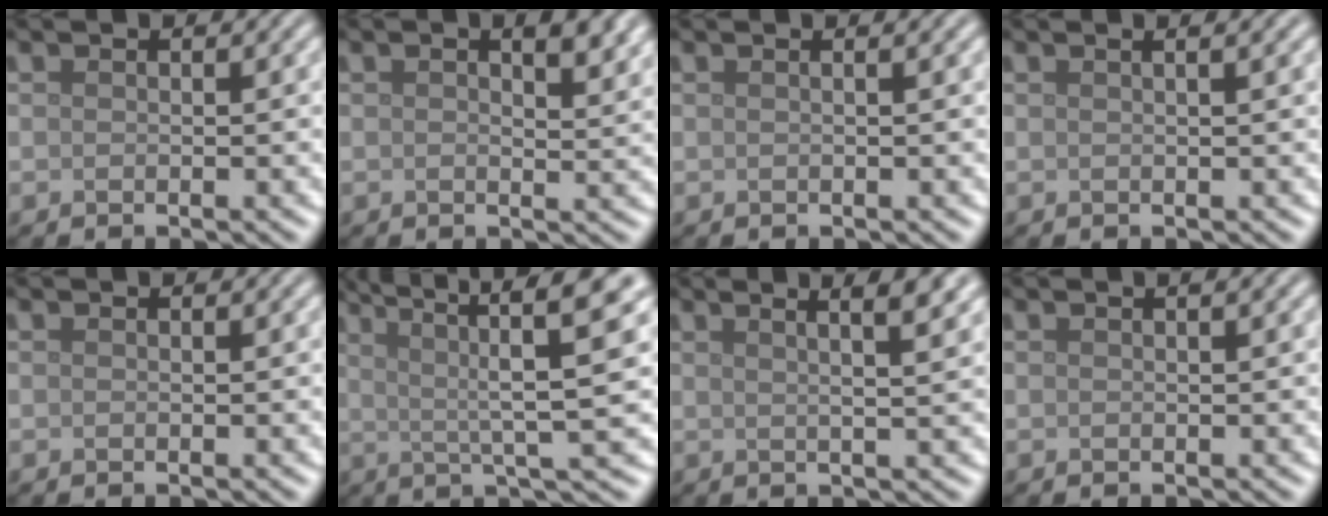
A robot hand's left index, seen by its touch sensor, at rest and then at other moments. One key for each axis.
{"total": 3.7, "fx": 1.6, "fy": 1.1, "fz": 3.1, "tx": -0.044, "ty": 0.001, "tz": 0.023}
{"total": 1.7, "fx": 0.6, "fy": 0.7, "fz": 1.4, "tx": -0.013, "ty": 0.004, "tz": -0.008}
{"total": 2.7, "fx": 1.2, "fy": 1.2, "fz": 2.1, "tx": -0.013, "ty": 0.007, "tz": -0.008}
{"total": 0.0}
{"total": 8.4, "fx": 2.8, "fy": 1.3, "fz": 7.9, "tx": -0.120, "ty": 0.018, "tz": 0.049}
{"total": 7.2, "fx": 3.7, "fy": 2.7, "fz": 5.5, "tx": -0.048, "ty": 0.045, "tz": 0.022}
{"total": 1.1, "fx": 0.4, "fy": 0.3, "fz": 0.9, "tx": -0.008, "ty": 0.007, "tz": 0.005}